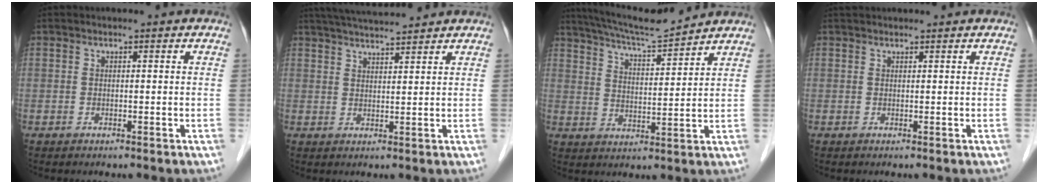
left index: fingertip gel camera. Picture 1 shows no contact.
{"total": 8.3, "force": [7.7, 0.0, 3.1], "torque": [-0.057, 0.026, 0.123]}
{"total": 10.1, "force": [9.6, -0.5, 3.1], "torque": [-0.064, 0.007, 0.166]}
{"total": 2.7, "force": [2.6, 0.3, 0.9], "torque": [-0.009, 0.034, 0.040]}